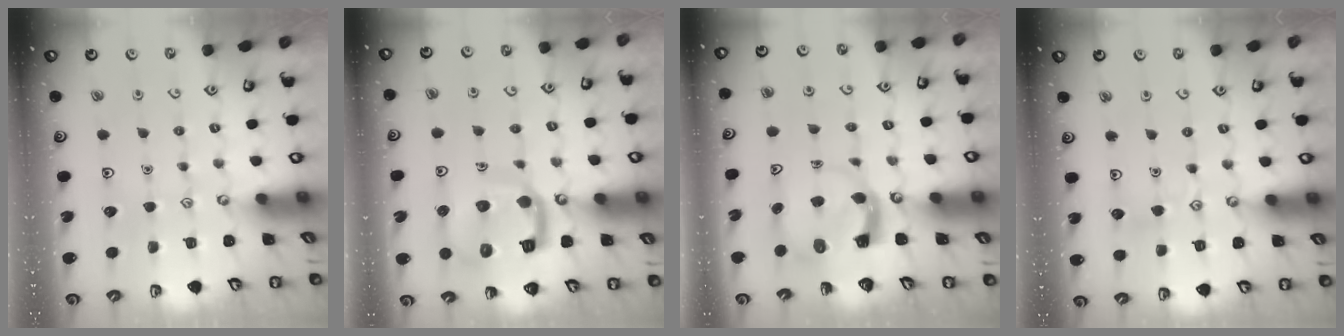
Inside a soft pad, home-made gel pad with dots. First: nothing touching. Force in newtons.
{"total": 13.2, "press": 13.1, "slide": 1.7}
{"total": 3.7, "press": 3.7, "slide": 0.6}
{"total": 4.4, "press": 4.4, "slide": 0.4}